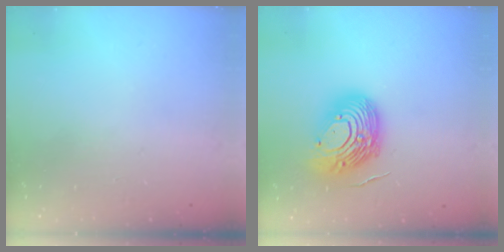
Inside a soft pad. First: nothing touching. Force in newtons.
{"total": 14.9, "press": 14.7, "slide": 2.7}